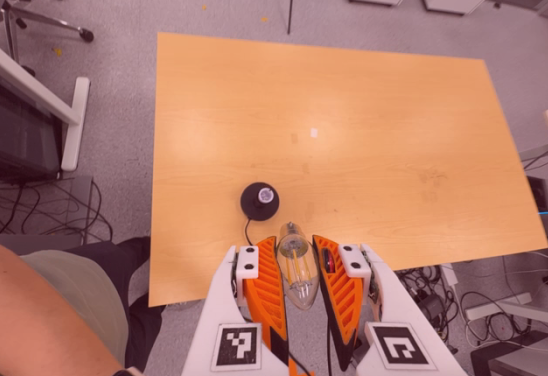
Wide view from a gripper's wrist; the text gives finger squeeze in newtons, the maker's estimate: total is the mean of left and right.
{"total": 21.4, "left": 23.4, "right": 19.4}